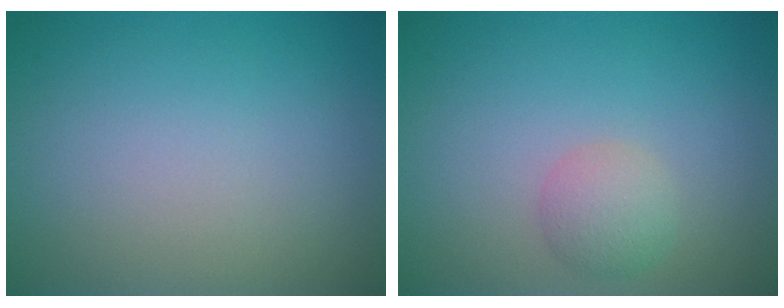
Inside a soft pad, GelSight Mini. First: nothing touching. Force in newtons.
{"total": 2.1, "press": 2.1, "slide": 0.2}